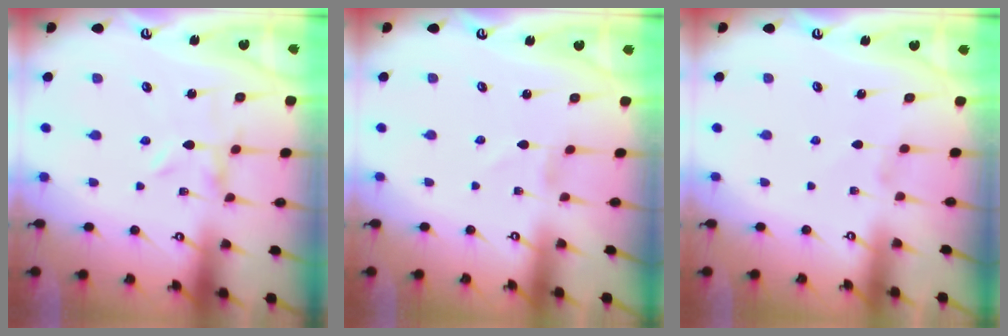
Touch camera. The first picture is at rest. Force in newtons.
{"total": 0.9, "press": 0.8, "slide": 0.1}
{"total": 0.9, "press": 0.8, "slide": 0.4}